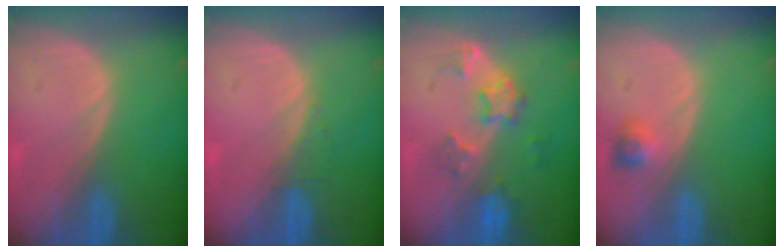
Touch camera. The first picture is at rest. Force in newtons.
{"total": 1.2, "press": 1.1, "slide": 0.4}
{"total": 5.9, "press": 5.4, "slide": 2.4}
{"total": 2.6, "press": 2.4, "slide": 1.0}